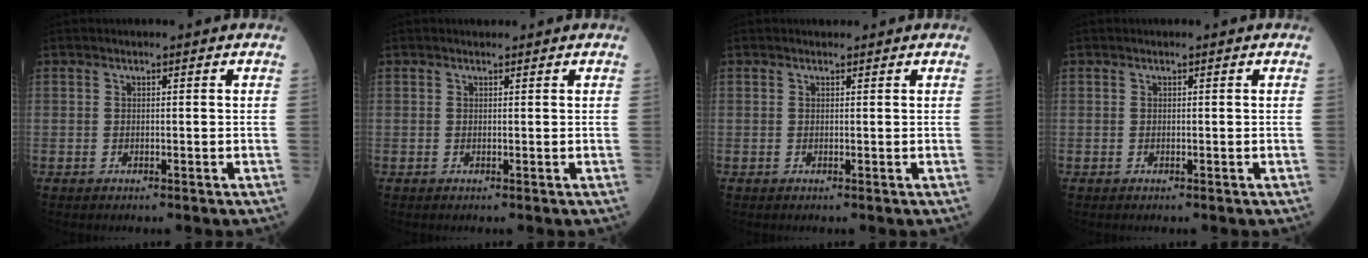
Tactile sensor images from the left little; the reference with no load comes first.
{"total": 0.5, "force": [0.5, 0.2, 0.0], "torque": [-0.011, 0.001, 0.008]}
{"total": 0.6, "force": [0.5, 0.3, 0.0], "torque": [-0.010, 0.002, 0.008]}
{"total": 0.0}